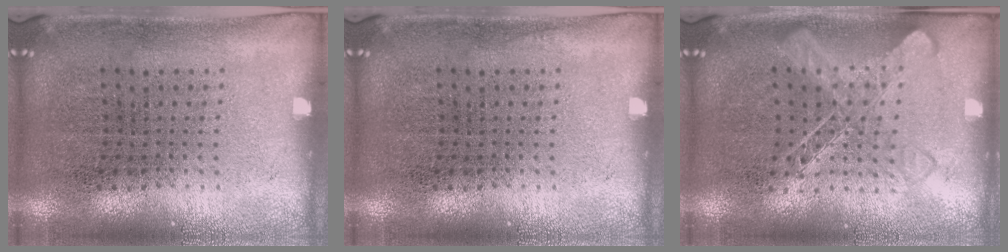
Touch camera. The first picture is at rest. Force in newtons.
{"total": 0.0}
{"total": 1.4, "press": 1.4, "slide": 0.3}